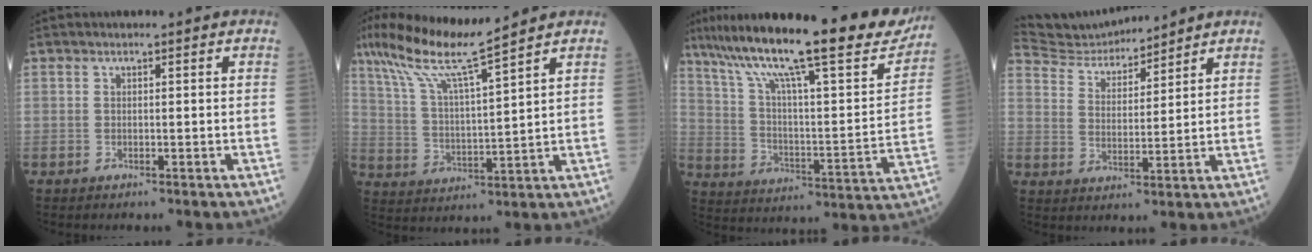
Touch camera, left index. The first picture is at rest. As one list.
[{"total": 11.1, "force": [8.8, -1.2, 6.7], "torque": [-0.130, 0.005, 0.166]}, {"total": 27.2, "force": [21.6, 3.5, 16.1], "torque": [-0.270, -0.009, 0.312]}, {"total": 9.8, "force": [9.7, 0.9, 1.3], "torque": [-0.038, 0.020, 0.184]}]